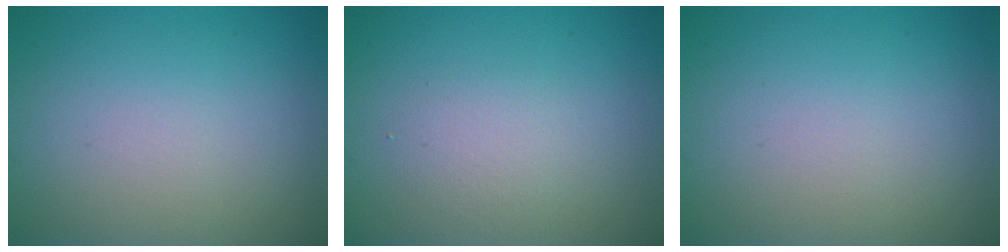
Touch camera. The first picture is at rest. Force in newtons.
{"total": 1.7, "press": 1.7, "slide": 0.2}
{"total": 0.0}